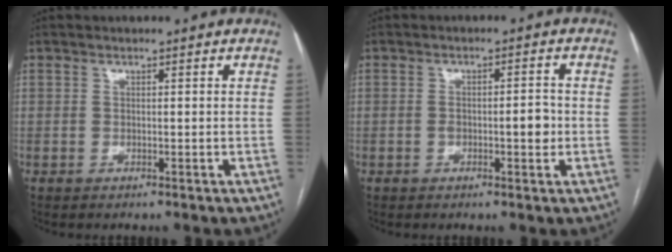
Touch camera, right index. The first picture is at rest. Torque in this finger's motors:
{"motor_torque": [0.54, -0.09, 0.16, 0.06]}